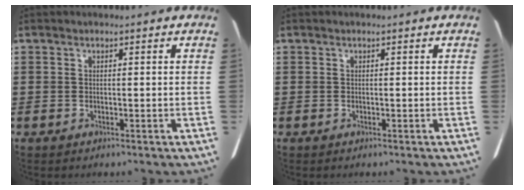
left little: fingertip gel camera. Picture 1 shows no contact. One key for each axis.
{"total": 0.0}